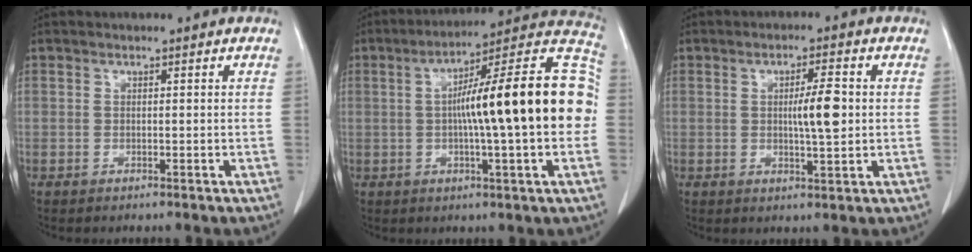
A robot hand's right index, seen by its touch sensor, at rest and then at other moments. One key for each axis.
{"total": 21.6, "fx": 0.2, "fy": 1.6, "fz": 21.5, "tx": -0.276, "ty": 0.040, "tz": -0.008}
{"total": 5.5, "fx": 0.3, "fy": 0.7, "fz": 5.4, "tx": -0.088, "ty": 0.000, "tz": 0.005}